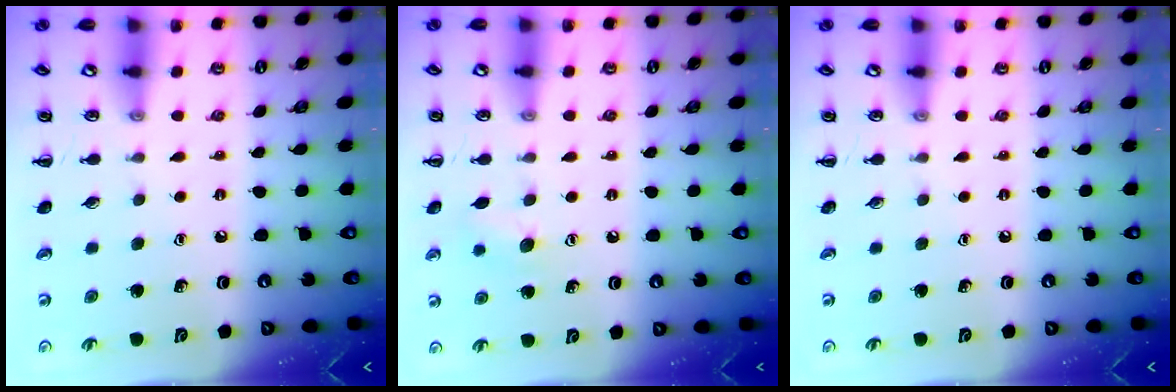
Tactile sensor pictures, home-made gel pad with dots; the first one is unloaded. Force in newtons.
{"total": 7.0, "press": 6.8, "slide": 1.7}
{"total": 0.0}